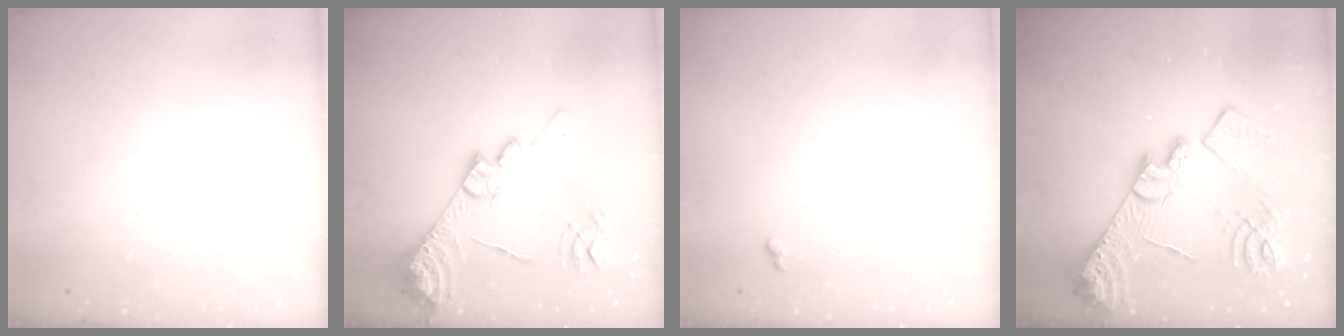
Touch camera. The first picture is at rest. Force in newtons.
{"total": 15.2, "press": 15.1, "slide": 1.3}
{"total": 3.6, "press": 3.6, "slide": 0.4}
{"total": 20.8, "press": 20.8, "slide": 1.5}